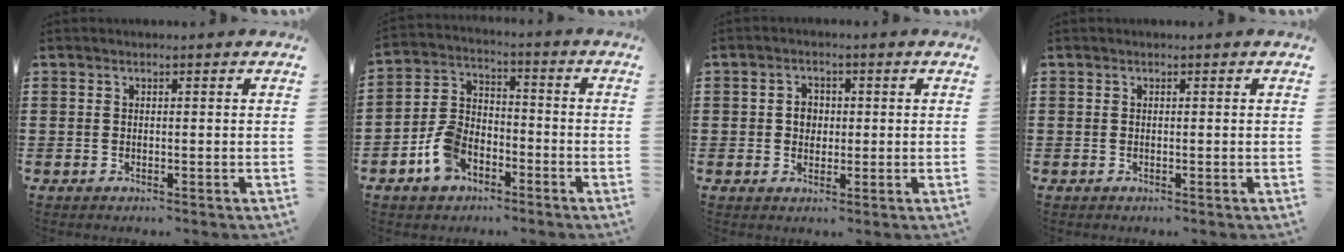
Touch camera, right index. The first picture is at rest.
{"total": 7.2, "force": [-4.1, 4.6, 3.7], "torque": [-0.099, 0.016, -0.082]}
{"total": 2.7, "force": [0.0, 2.3, 1.4], "torque": [-0.034, 0.008, -0.003]}
{"total": 0.0}